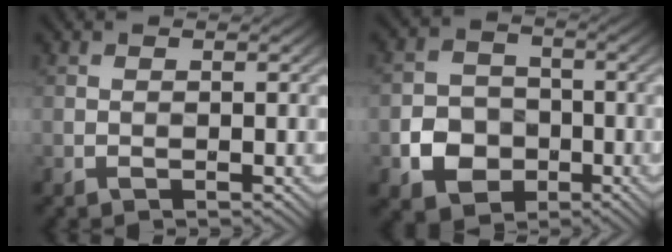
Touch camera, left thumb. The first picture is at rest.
{"total": 5.3, "force": [-1.7, 4.7, 1.9], "torque": [-0.047, -0.013, -0.031]}